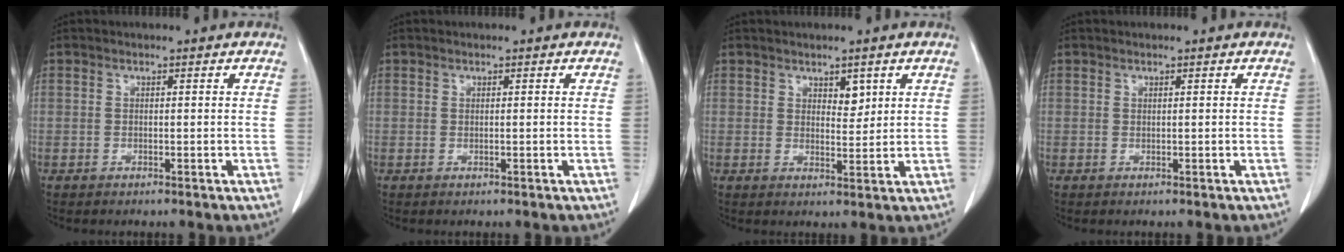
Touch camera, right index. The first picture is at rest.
{"total": 0.0}
{"total": 2.4, "force": [1.3, 1.3, 1.6], "torque": [-0.019, -0.005, 0.025]}
{"total": 0.0}